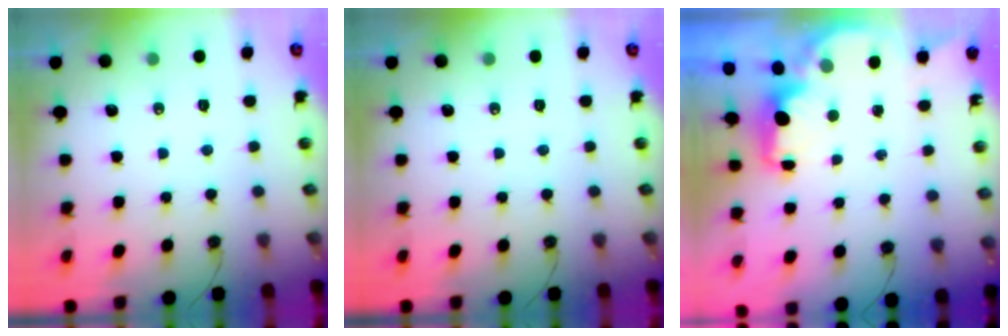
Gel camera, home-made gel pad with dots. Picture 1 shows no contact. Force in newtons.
{"total": 0.0}
{"total": 2.1, "press": 2.0, "slide": 0.6}